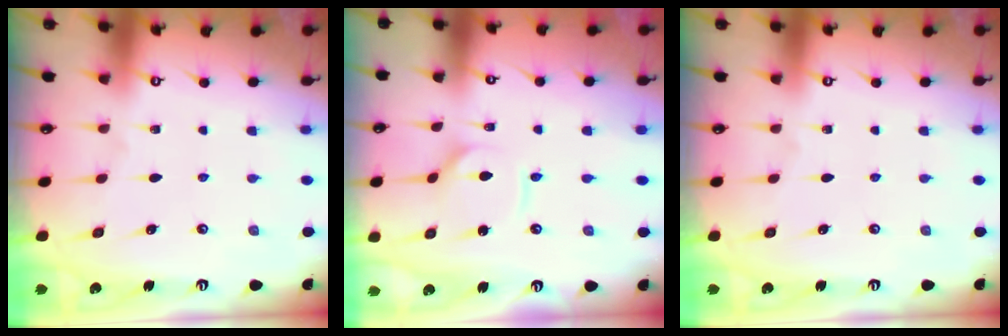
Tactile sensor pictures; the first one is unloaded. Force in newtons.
{"total": 2.9, "press": 2.9, "slide": 0.4}
{"total": 0.0}